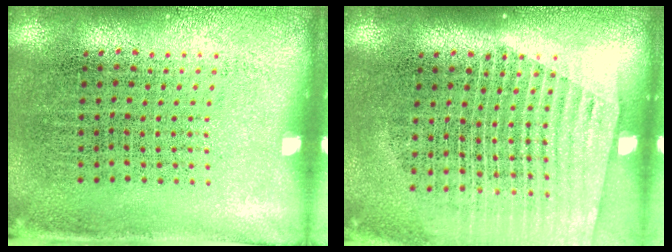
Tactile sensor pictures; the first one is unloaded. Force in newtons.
{"total": 1.5, "press": 1.4, "slide": 0.5}